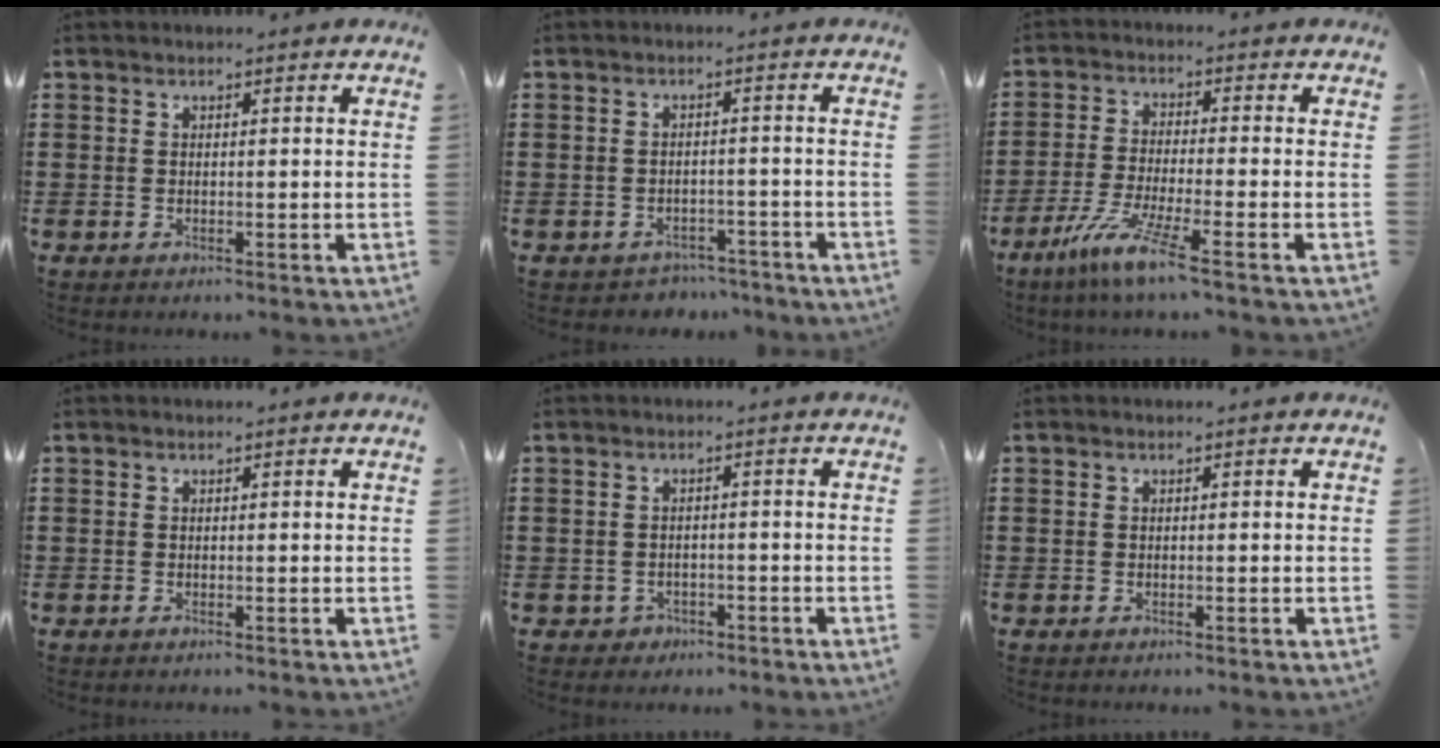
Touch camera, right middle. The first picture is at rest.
{"total": 2.4, "force": [-2.3, 0.7, -0.3], "torque": [-0.005, 0.002, -0.052]}
{"total": 7.3, "force": [-5.1, 0.0, 5.2], "torque": [-0.109, -0.015, -0.098]}
{"total": 0.0}
{"total": 1.6, "force": [-1.2, 1.0, 0.1], "torque": [-0.009, 0.001, -0.029]}
{"total": 0.0}